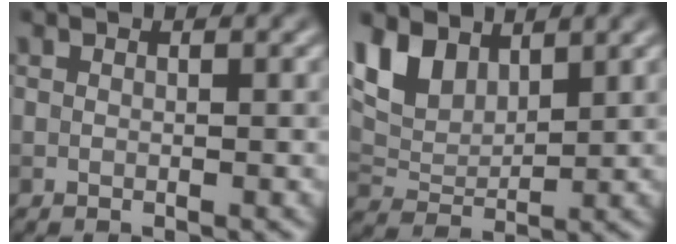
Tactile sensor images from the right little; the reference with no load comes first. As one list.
[{"total": 5.1, "force": [3.2, 2.9, 2.7], "torque": [-0.065, -0.002, 0.061]}]